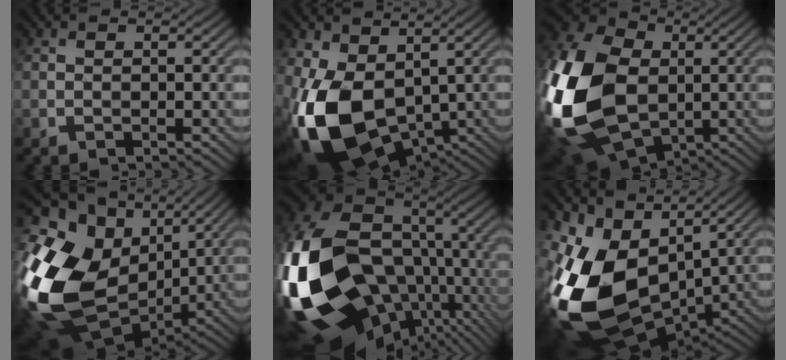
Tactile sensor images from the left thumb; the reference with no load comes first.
{"total": 16.7, "force": [-1.9, 10.8, 12.6], "torque": [-0.305, -0.035, -0.027]}
{"total": 21.7, "force": [-2.1, 15.5, 15.0], "torque": [-0.399, -0.011, -0.047]}
{"total": 20.7, "force": [-0.6, 15.2, 14.0], "torque": [-0.346, -0.036, 0.011]}
{"total": 24.4, "force": [-4.9, 16.4, 17.4], "torque": [-0.430, -0.054, -0.054]}
{"total": 17.6, "force": [0.3, 11.8, 13.0], "torque": [-0.318, -0.022, 0.016]}